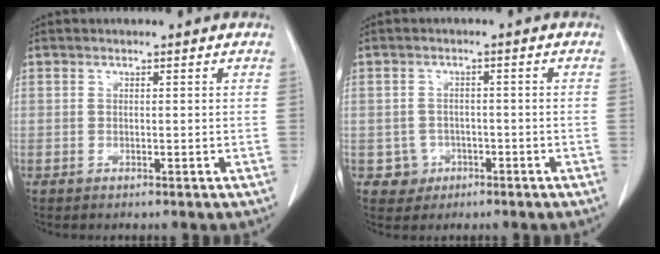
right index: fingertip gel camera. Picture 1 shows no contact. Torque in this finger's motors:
{"motor_torque": [-0.05, 0.07, -0.31, -0.09]}